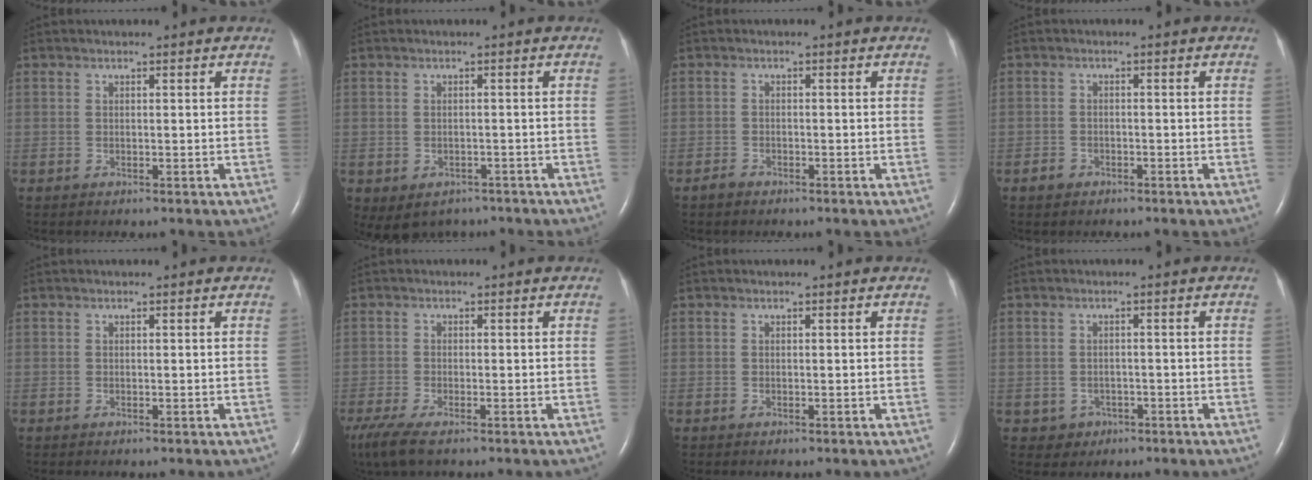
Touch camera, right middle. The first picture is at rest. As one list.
[{"total": 6.4, "force": [-4.4, 4.4, 1.6], "torque": [-0.031, 0.009, -0.053]}, {"total": 1.2, "force": [-1.0, 0.6, 0.2], "torque": [-0.010, 0.001, -0.021]}, {"total": 1.7, "force": [-1.2, 1.2, 0.3], "torque": [-0.011, 0.004, -0.020]}, {"total": 0.0}, {"total": 6.0, "force": [-4.2, 1.4, 4.1], "torque": [-0.087, -0.020, -0.075]}, {"total": 0.0}, {"total": 2.5, "force": [-1.1, 2.2, 0.2], "torque": [-0.002, 0.010, -0.008]}]